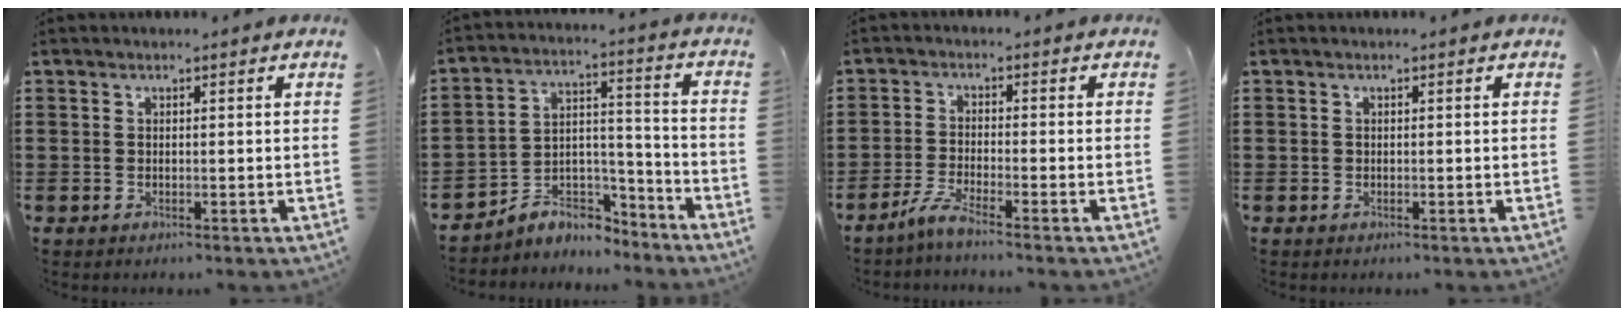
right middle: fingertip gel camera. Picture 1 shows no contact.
{"total": 5.4, "force": [-4.7, 2.5, 0.9], "torque": [-0.017, 0.009, -0.094]}
{"total": 3.6, "force": [-3.0, 0.0, 2.1], "torque": [-0.057, -0.007, -0.062]}
{"total": 0.0}